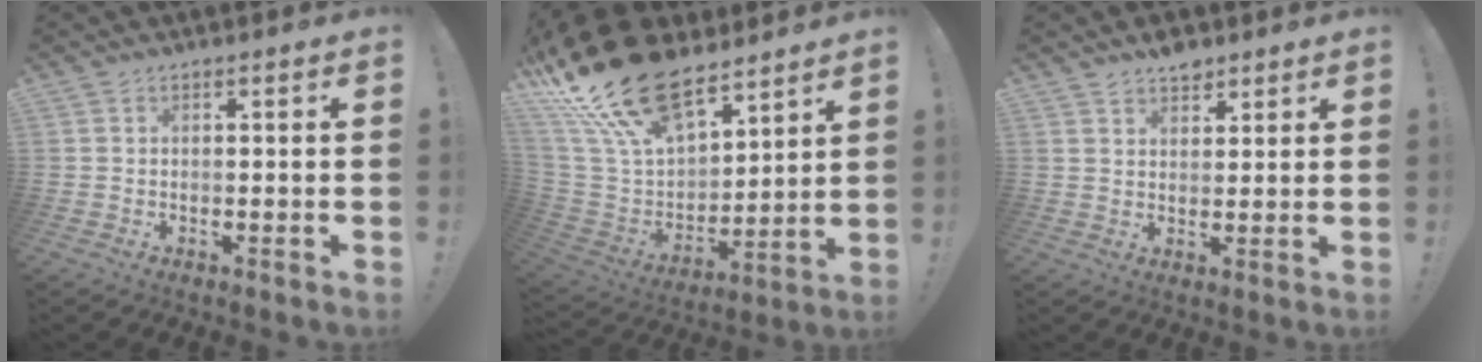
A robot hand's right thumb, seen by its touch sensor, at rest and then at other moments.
{"total": 25.5, "force": [17.1, 12.8, 13.9], "torque": [-0.268, -0.106, 0.330]}
{"total": 4.9, "force": [4.0, 2.6, 1.2], "torque": [0.004, -0.028, 0.069]}